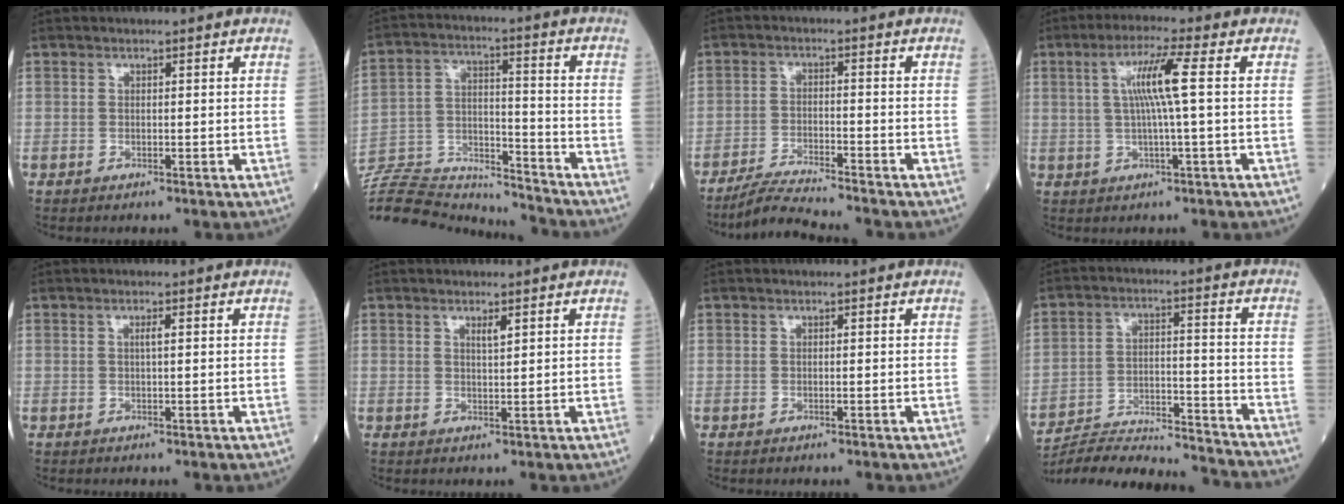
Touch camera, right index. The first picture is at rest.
{"total": 21.0, "force": [-20.2, 3.6, 4.5], "torque": [-0.131, 0.012, -0.329]}
{"total": 6.1, "force": [-5.7, -0.8, 1.8], "torque": [-0.033, -0.020, -0.108]}
{"total": 6.7, "force": [1.0, -0.9, 6.6], "torque": [-0.124, 0.007, 0.020]}
{"total": 1.0, "force": [0.2, 0.0, 0.9], "torque": [-0.019, 0.001, 0.003]}
{"total": 1.5, "force": [0.9, 0.2, 1.2], "torque": [-0.022, -0.004, 0.016]}
{"total": 0.0}
{"total": 22.1, "force": [-21.1, 1.1, 6.6], "torque": [-0.113, -0.014, -0.310]}